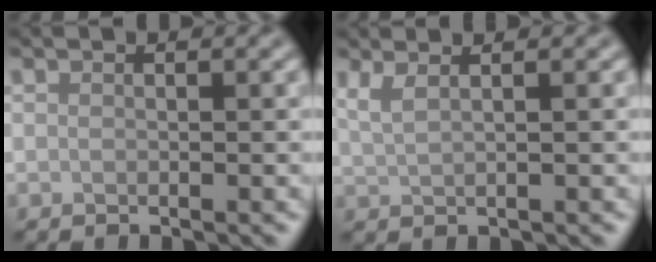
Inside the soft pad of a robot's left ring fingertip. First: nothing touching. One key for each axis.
{"total": 3.0, "fx": 1.9, "fy": 1.2, "fz": 2.0, "tx": -0.023, "ty": 0.010, "tz": 0.011}